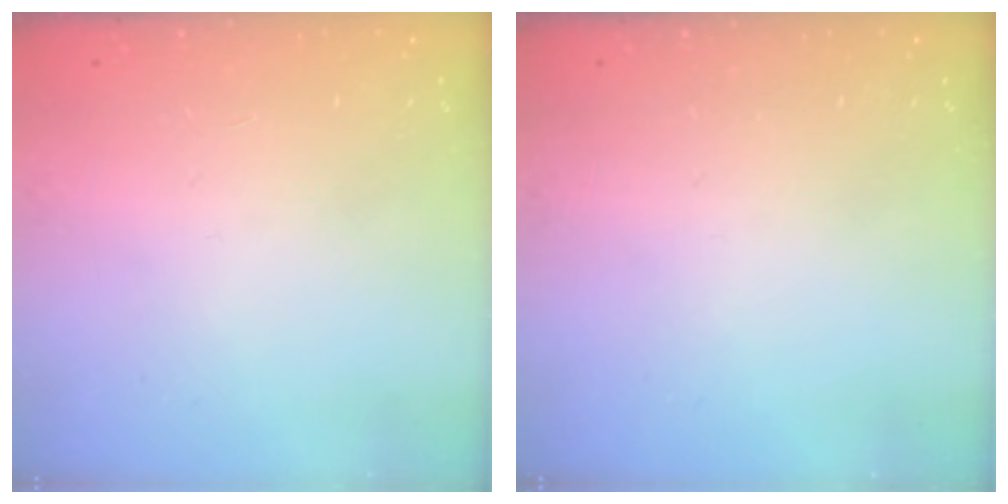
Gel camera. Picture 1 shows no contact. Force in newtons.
{"total": 0.0}